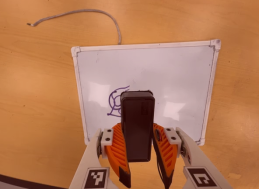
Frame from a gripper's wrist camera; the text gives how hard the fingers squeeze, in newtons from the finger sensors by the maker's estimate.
{"total": 8.3, "left": 7.0, "right": 9.5}